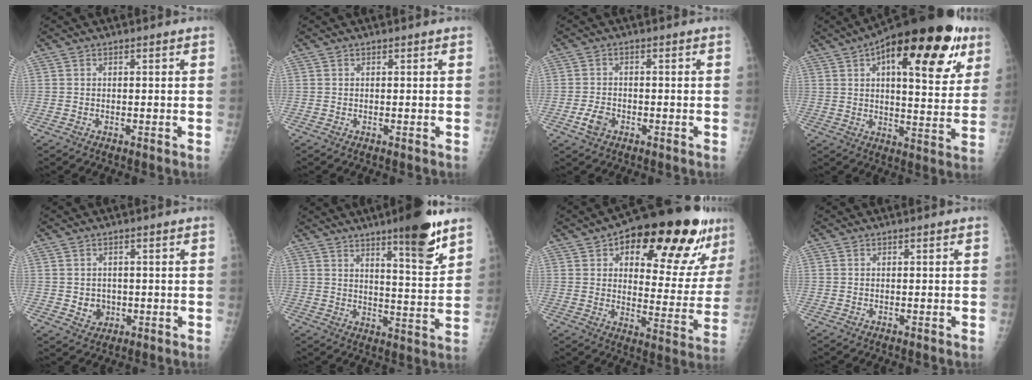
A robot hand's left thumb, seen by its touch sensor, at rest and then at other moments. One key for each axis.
{"total": 0.0}
{"total": 3.4, "fx": -1.5, "fy": 2.3, "fz": 2.0, "tx": -0.036, "ty": 0.006, "tz": -0.027}
{"total": 26.3, "fx": 12.1, "fy": 10.5, "fz": 20.9, "tx": -0.274, "ty": -0.006, "tz": 0.169}
{"total": 3.5, "fx": -0.3, "fy": 3.1, "fz": 1.5, "tx": -0.008, "ty": 0.000, "tz": 0.006}
{"total": 12.7, "fx": 8.4, "fy": 2.2, "fz": 9.3, "tx": -0.117, "ty": -0.057, "tz": 0.124}
{"total": 25.6, "fx": 14.1, "fy": 10.0, "fz": 19.0, "tx": -0.217, "ty": -0.032, "tz": 0.200}
{"total": 0.0}